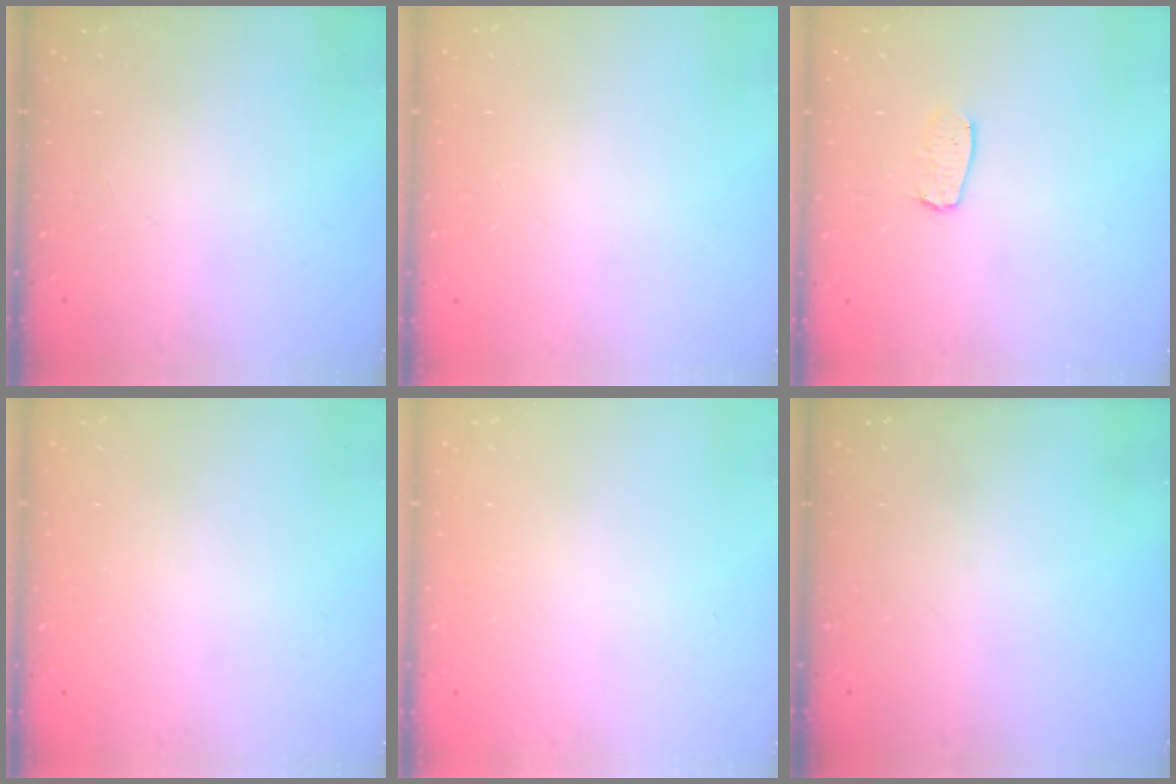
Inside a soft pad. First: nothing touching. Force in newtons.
{"total": 0.0}
{"total": 5.8, "press": 5.8, "slide": 0.4}
{"total": 0.0}
{"total": 0.0}
{"total": 0.0}